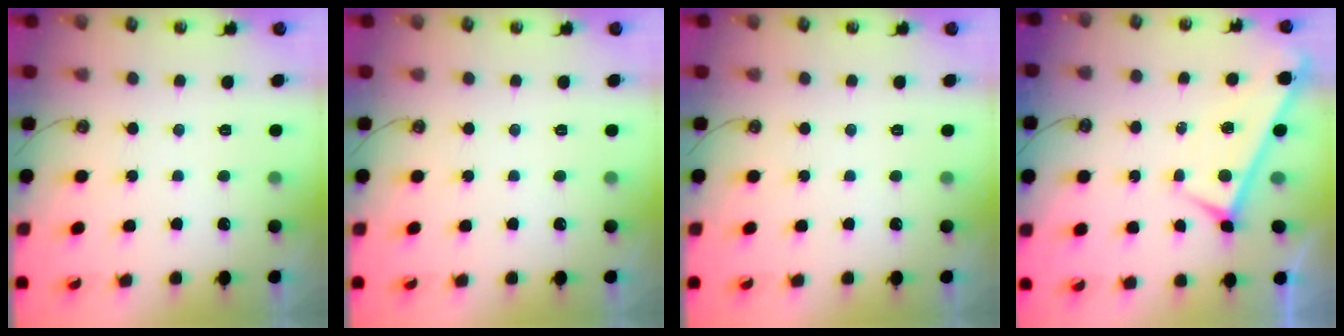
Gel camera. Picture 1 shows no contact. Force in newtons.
{"total": 0.0}
{"total": 0.0}
{"total": 0.0}